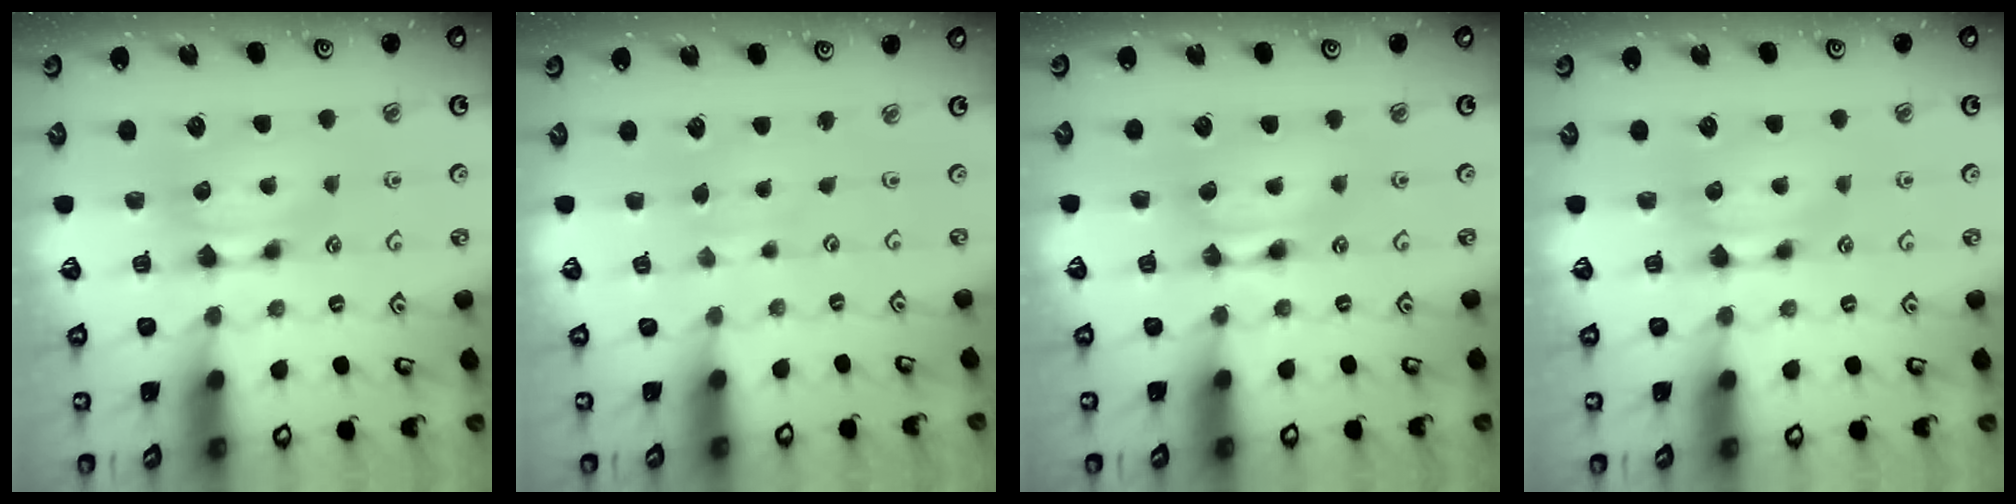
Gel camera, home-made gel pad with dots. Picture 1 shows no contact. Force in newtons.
{"total": 2.9, "press": 2.9, "slide": 0.0}
{"total": 1.6, "press": 1.6, "slide": 0.2}
{"total": 0.0}